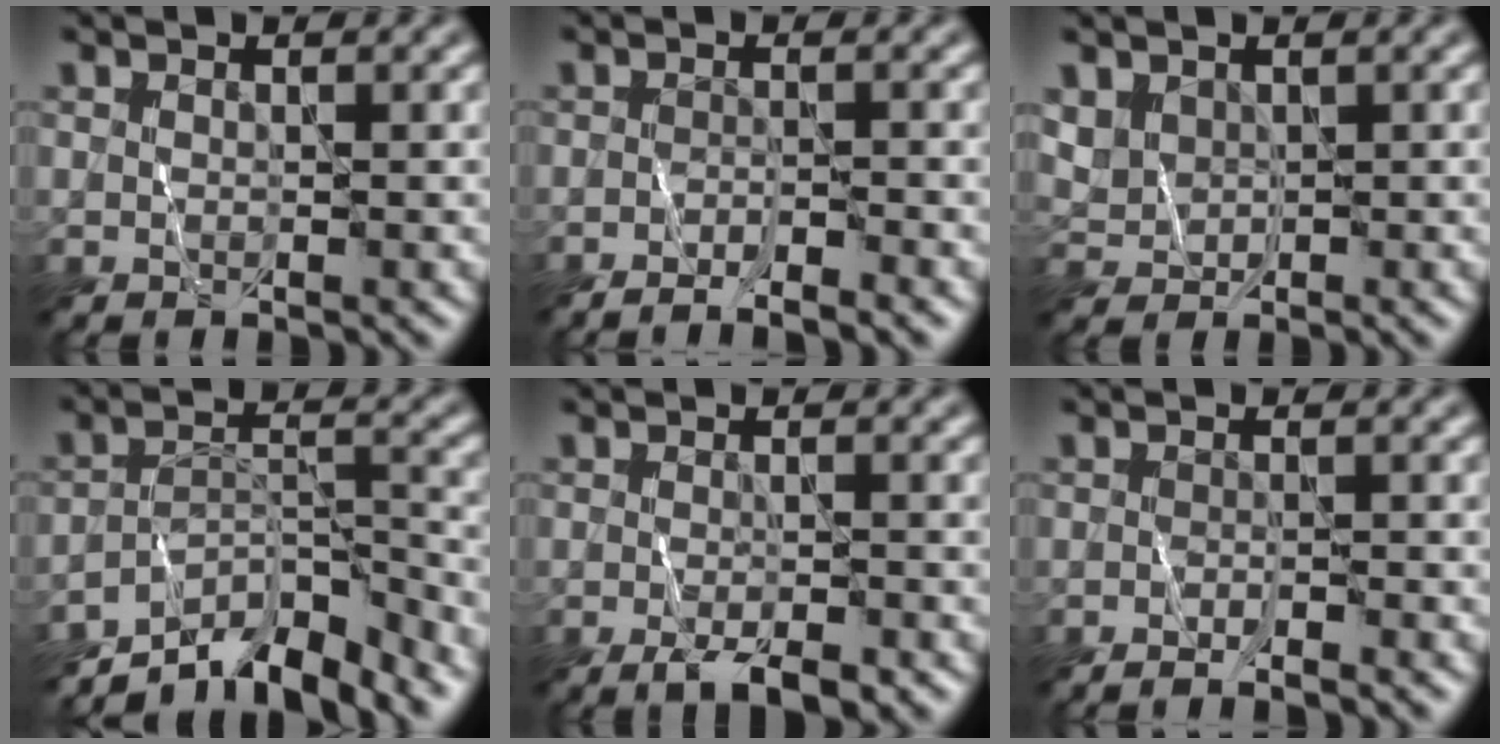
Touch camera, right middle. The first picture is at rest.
{"total": 2.8, "force": [-2.3, 0.0, 1.6], "torque": [-0.029, 0.002, -0.045]}
{"total": 1.7, "force": [1.0, 1.3, 0.6], "torque": [-0.020, 0.000, 0.023]}
{"total": 7.3, "force": [-6.3, 1.6, 3.3], "torque": [-0.042, -0.001, -0.113]}
{"total": 3.2, "force": [-2.0, 0.6, 2.5], "torque": [-0.044, -0.007, -0.029]}
{"total": 1.6, "force": [-1.3, -0.2, 1.0], "torque": [-0.018, -0.001, -0.025]}